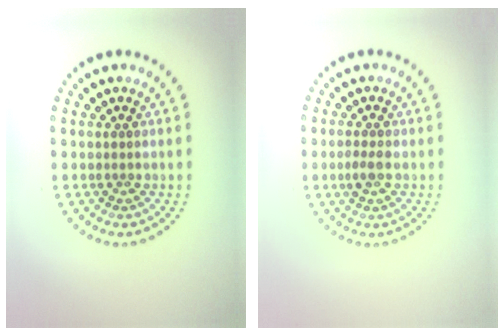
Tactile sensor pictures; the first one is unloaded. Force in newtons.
{"total": 1.5, "press": 1.5, "slide": 0.2}